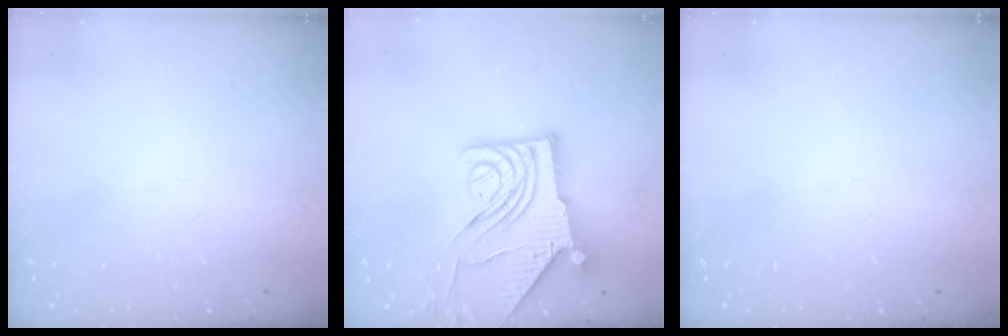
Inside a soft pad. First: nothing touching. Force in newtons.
{"total": 12.4, "press": 12.3, "slide": 1.4}
{"total": 0.0}